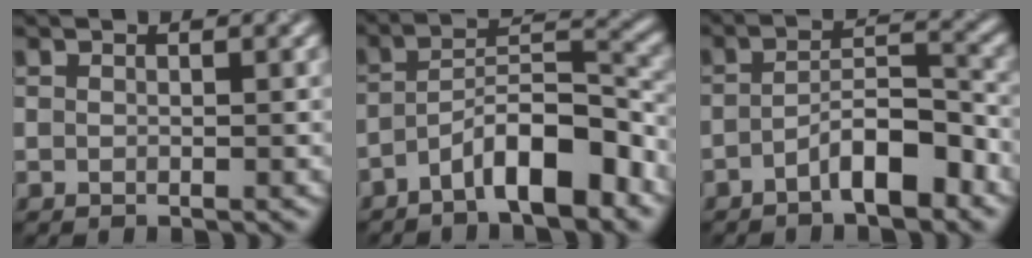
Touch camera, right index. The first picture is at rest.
{"total": 7.1, "force": [-4.4, 1.8, 5.3], "torque": [-0.087, 0.019, -0.076]}
{"total": 4.9, "force": [-2.8, 1.3, 3.8], "torque": [-0.064, 0.014, -0.047]}